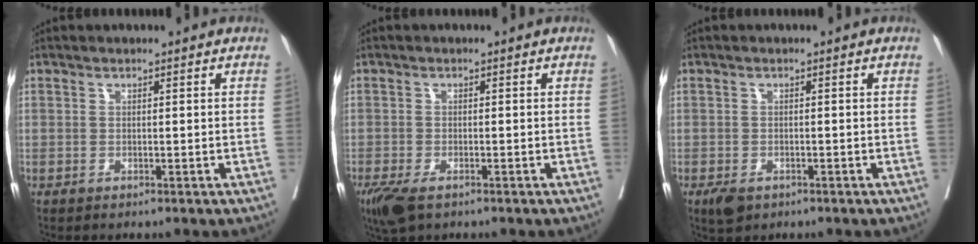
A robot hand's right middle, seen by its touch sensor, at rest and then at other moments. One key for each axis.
{"total": 5.2, "fx": -3.2, "fy": 2.2, "fz": 3.4, "tx": -0.067, "ty": -0.013, "tz": -0.057}
{"total": 2.6, "fx": -1.5, "fy": 1.5, "fz": 1.4, "tx": -0.027, "ty": -0.004, "tz": -0.018}